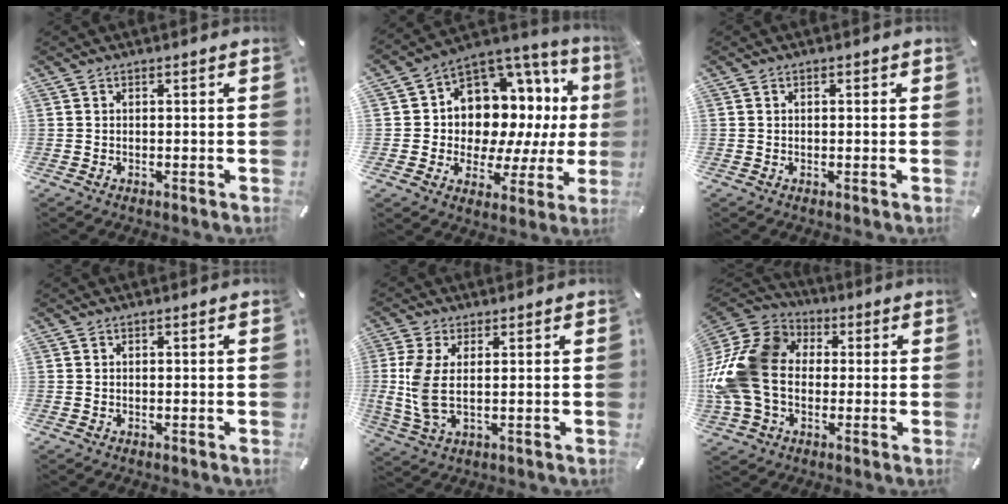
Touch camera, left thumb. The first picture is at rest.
{"total": 11.8, "force": [3.7, 9.6, 5.7], "torque": [-0.086, -0.063, 0.075]}
{"total": 0.8, "force": [0.1, 0.6, 0.5], "torque": [-0.011, 0.005, 0.000]}
{"total": 0.0}
{"total": 8.2, "force": [1.3, 3.3, 7.4], "torque": [-0.169, -0.013, 0.022]}
{"total": 18.4, "force": [-0.7, 15.3, 10.1], "torque": [-0.237, 0.022, -0.009]}